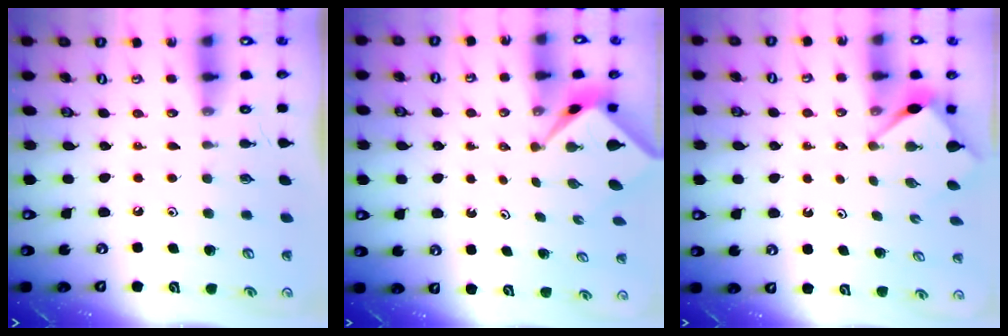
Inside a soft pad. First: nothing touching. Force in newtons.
{"total": 1.6, "press": 1.5, "slide": 0.2}
{"total": 3.3, "press": 3.3, "slide": 0.3}